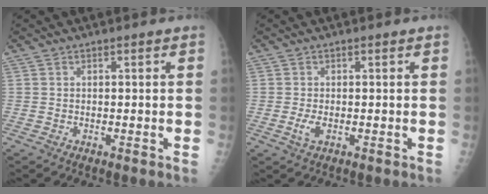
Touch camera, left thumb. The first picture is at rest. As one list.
[{"total": 2.3, "force": [-0.3, 1.0, 2.0], "torque": [-0.049, -0.005, -0.006]}]